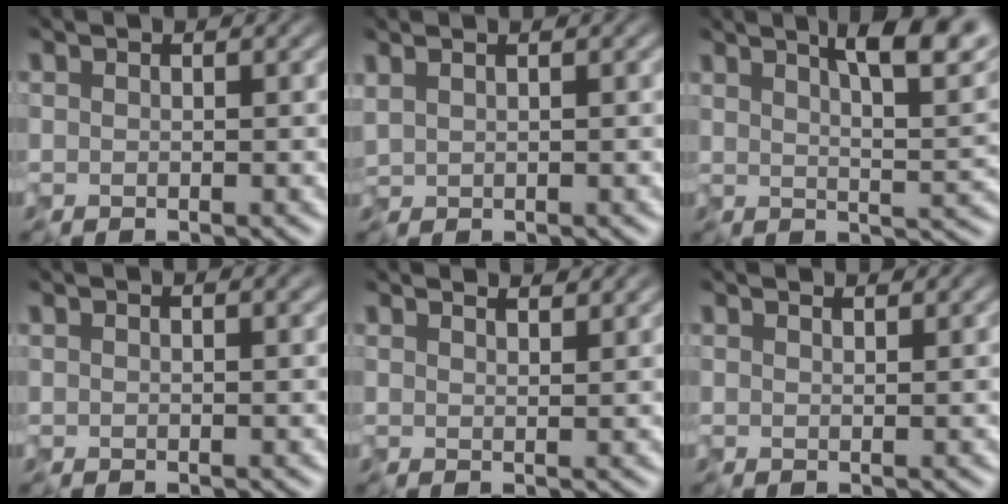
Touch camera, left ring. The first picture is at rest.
{"total": 1.1, "force": [0.6, 0.4, 0.8], "torque": [-0.021, 0.003, 0.014]}
{"total": 9.2, "force": [5.2, 2.8, 7.0], "torque": [-0.075, 0.013, 0.059]}
{"total": 2.1, "force": [1.5, 0.8, 1.2], "torque": [-0.017, 0.011, 0.008]}
{"total": 4.1, "force": [3.4, 1.1, 2.0], "torque": [-0.016, 0.014, 0.020]}
{"total": 2.6, "force": [2.1, 0.8, 1.4], "torque": [-0.012, 0.014, 0.006]}